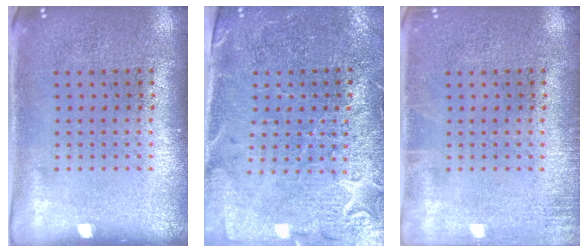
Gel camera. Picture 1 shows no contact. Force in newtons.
{"total": 3.3, "press": 3.1, "slide": 1.3}
{"total": 1.4, "press": 1.4, "slide": 0.2}